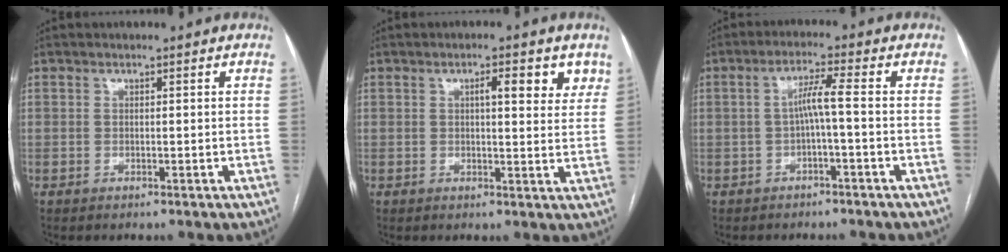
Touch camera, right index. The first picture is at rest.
{"total": 5.3, "force": [2.7, 1.5, 4.3], "torque": [-0.053, 0.004, 0.032]}
{"total": 3.8, "force": [-0.7, -0.4, 3.8], "torque": [-0.070, 0.015, -0.008]}